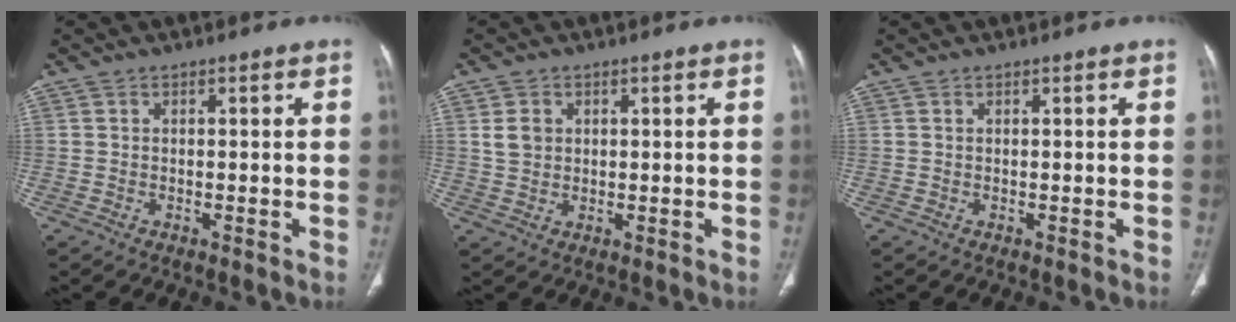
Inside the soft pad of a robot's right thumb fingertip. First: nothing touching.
{"total": 3.4, "force": [0.9, 2.8, 1.6], "torque": [-0.018, 0.000, 0.021]}
{"total": 0.0}